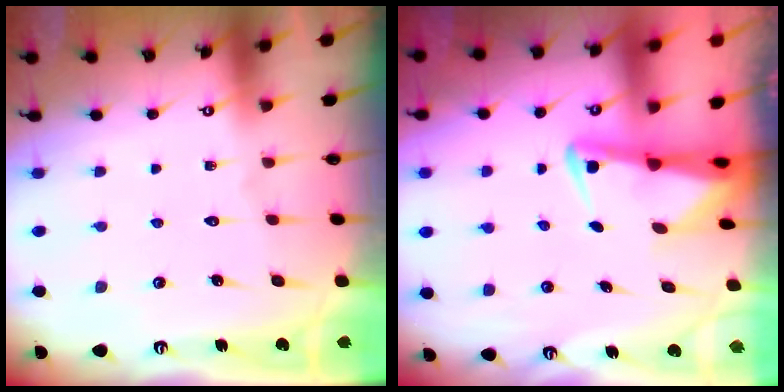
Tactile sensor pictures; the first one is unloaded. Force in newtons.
{"total": 3.0, "press": 2.9, "slide": 0.6}